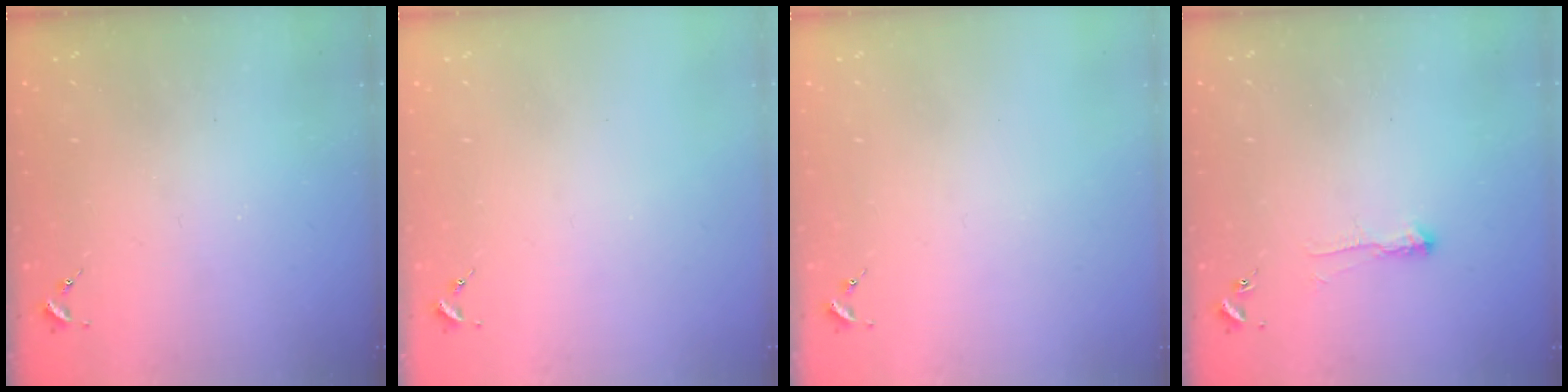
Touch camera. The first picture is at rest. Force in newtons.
{"total": 0.0}
{"total": 0.0}
{"total": 3.9, "press": 3.8, "slide": 0.6}